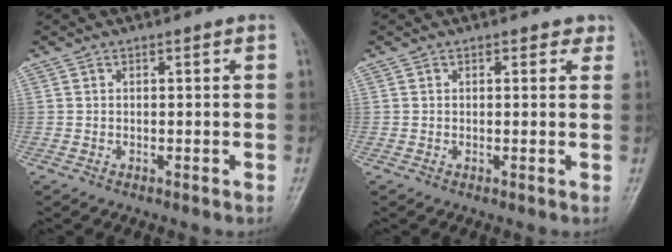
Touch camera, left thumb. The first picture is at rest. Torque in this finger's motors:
{"motor_torque": [-0.38, 0.15, -0.10, 0.20, 0.01]}